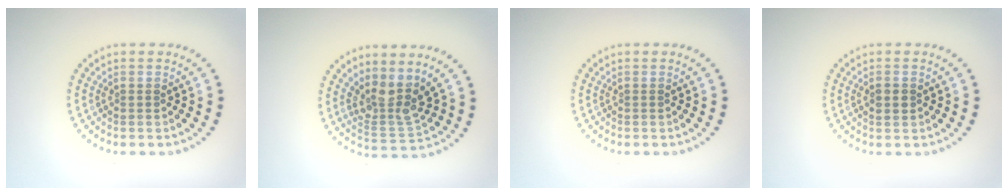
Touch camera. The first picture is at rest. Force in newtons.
{"total": 3.7, "press": 2.8, "slide": 2.4}
{"total": 0.0}
{"total": 1.2, "press": 1.2, "slide": 0.2}